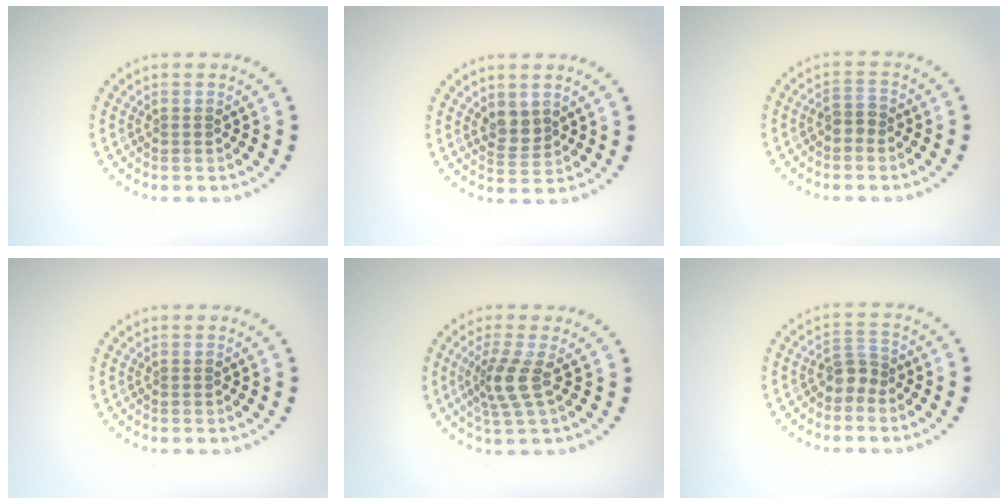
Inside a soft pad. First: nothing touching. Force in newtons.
{"total": 2.1, "press": 1.8, "slide": 0.9}
{"total": 1.4, "press": 1.2, "slide": 0.7}
{"total": 0.0}
{"total": 2.9, "press": 2.0, "slide": 2.1}
{"total": 2.1, "press": 1.6, "slide": 1.4}